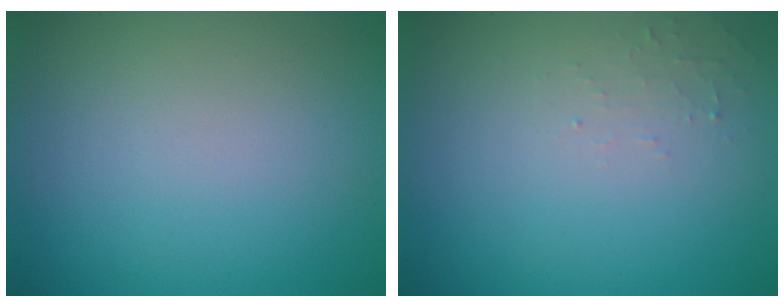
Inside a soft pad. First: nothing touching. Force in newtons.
{"total": 1.1, "press": 1.1, "slide": 0.2}